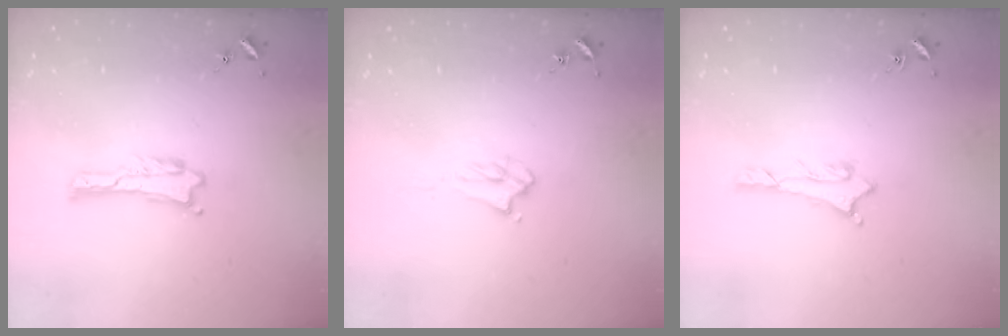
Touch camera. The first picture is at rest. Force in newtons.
{"total": 2.2, "press": 2.2, "slide": 0.4}
{"total": 1.1, "press": 1.0, "slide": 0.1}